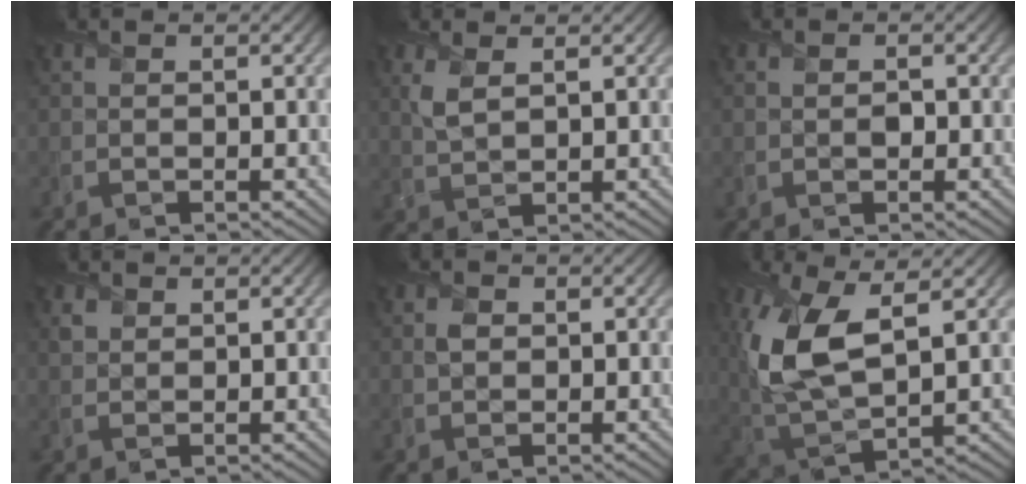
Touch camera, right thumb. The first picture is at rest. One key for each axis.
{"total": 2.7, "fx": 1.4, "fy": 1.2, "fz": 2.0, "tx": -0.057, "ty": -0.003, "tz": 0.034}
{"total": 0.7, "fx": -0.2, "fy": 0.6, "fz": 0.3, "tx": -0.001, "ty": -0.004, "tz": -0.003}
{"total": 1.0, "fx": 0.7, "fy": 0.8, "fz": 0.0, "tx": 0.000, "ty": -0.003, "tz": 0.019}
{"total": 1.1, "fx": 0.1, "fy": 1.1, "fz": 0.4, "tx": -0.007, "ty": -0.003, "tz": 0.004}
{"total": 12.1, "fx": 3.2, "fy": 5.7, "fz": 10.2, "tx": -0.246, "ty": 0.000, "tz": 0.062}